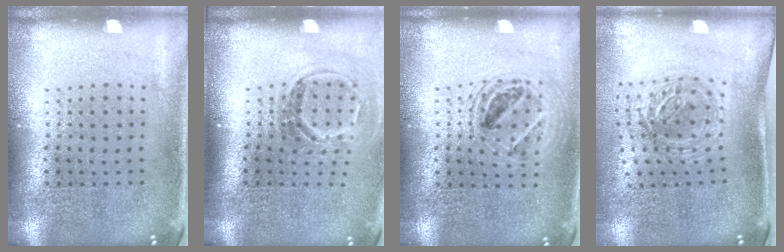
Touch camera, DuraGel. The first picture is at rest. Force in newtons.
{"total": 1.7, "press": 1.1, "slide": 1.3}
{"total": 1.4, "press": 1.2, "slide": 0.6}
{"total": 1.2, "press": 1.1, "slide": 0.6}